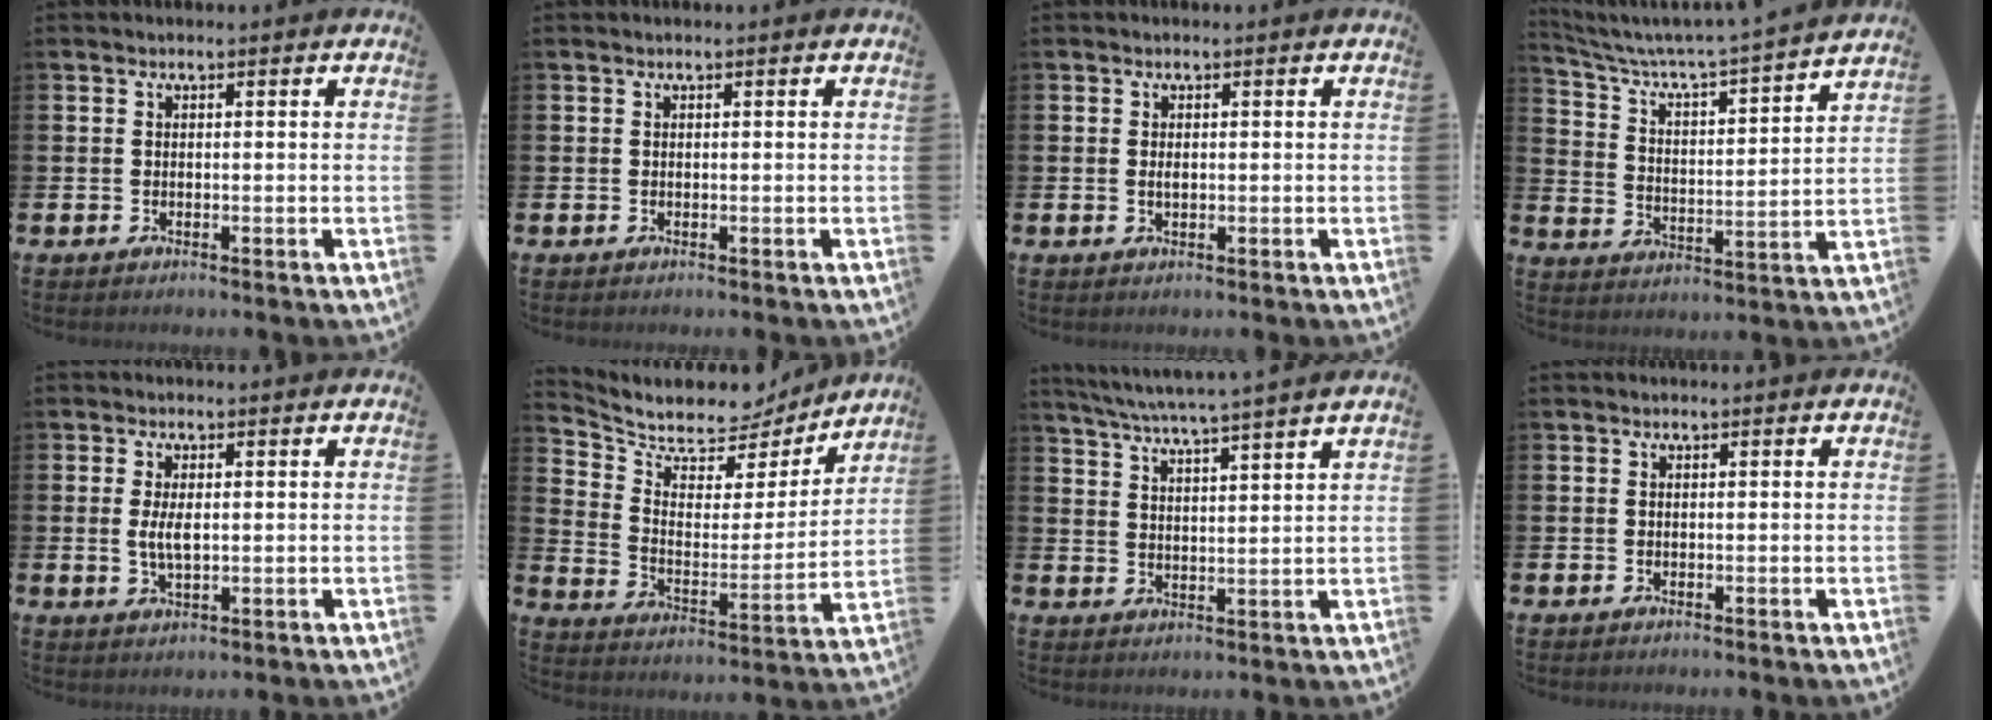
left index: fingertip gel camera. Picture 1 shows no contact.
{"total": 0.0}
{"total": 0.8, "force": [0.1, 0.4, 0.7], "torque": [-0.010, 0.001, 0.000]}
{"total": 5.4, "force": [4.9, 0.2, 2.2], "torque": [-0.072, -0.047, 0.073]}
{"total": 3.3, "force": [0.3, 1.4, 2.9], "torque": [-0.046, -0.001, 0.002]}
{"total": 8.0, "force": [7.4, 2.9, 1.2], "torque": [-0.064, -0.064, 0.127]}
{"total": 5.5, "force": [5.2, -0.9, 1.6], "torque": [-0.053, -0.031, 0.091]}
{"total": 0.0}